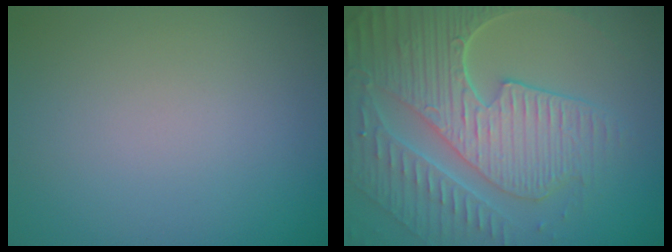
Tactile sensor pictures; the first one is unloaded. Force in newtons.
{"total": 9.1, "press": 6.5, "slide": 6.4}